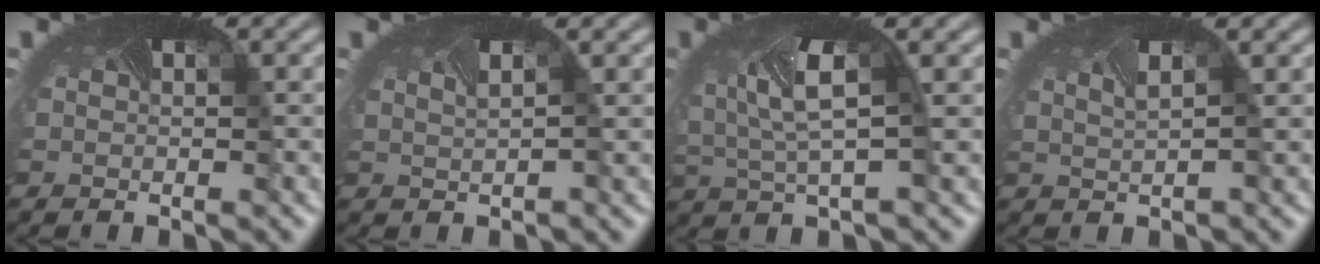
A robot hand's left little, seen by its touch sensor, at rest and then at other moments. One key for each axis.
{"total": 1.0, "fx": 0.7, "fy": 0.5, "fz": 0.5, "tx": -0.008, "ty": 0.013, "tz": 0.006}
{"total": 5.2, "fx": 0.8, "fy": 2.2, "fz": 4.6, "tx": -0.113, "ty": 0.003, "tz": 0.011}
{"total": 1.2, "fx": 0.8, "fy": 0.6, "fz": 0.8, "tx": -0.021, "ty": 0.012, "tz": 0.010}